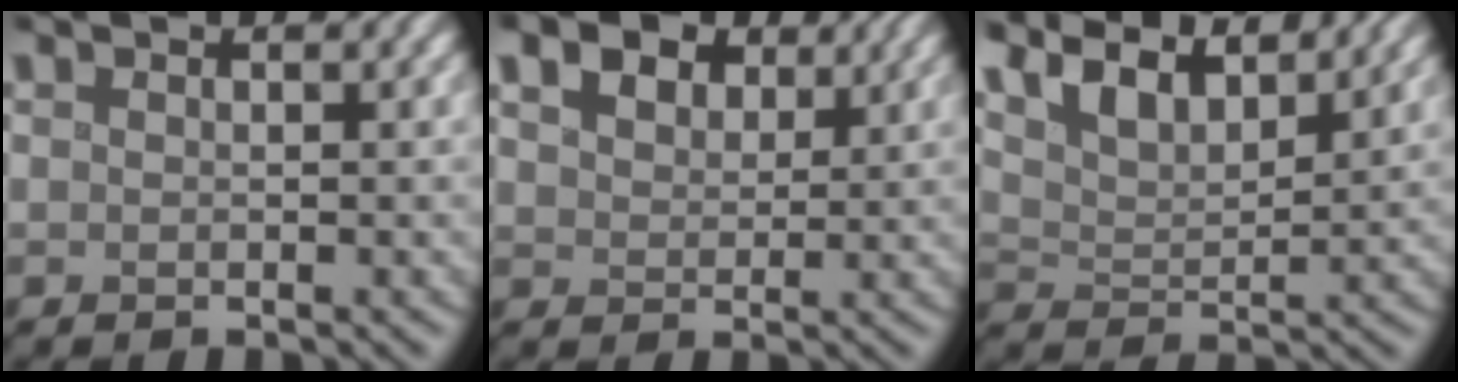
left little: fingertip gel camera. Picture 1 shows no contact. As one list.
[{"total": 6.8, "force": [4.5, 3.7, 3.4], "torque": [-0.077, 0.016, 0.061]}, {"total": 8.5, "force": [6.6, 2.8, 4.5], "torque": [-0.099, 0.016, 0.093]}]